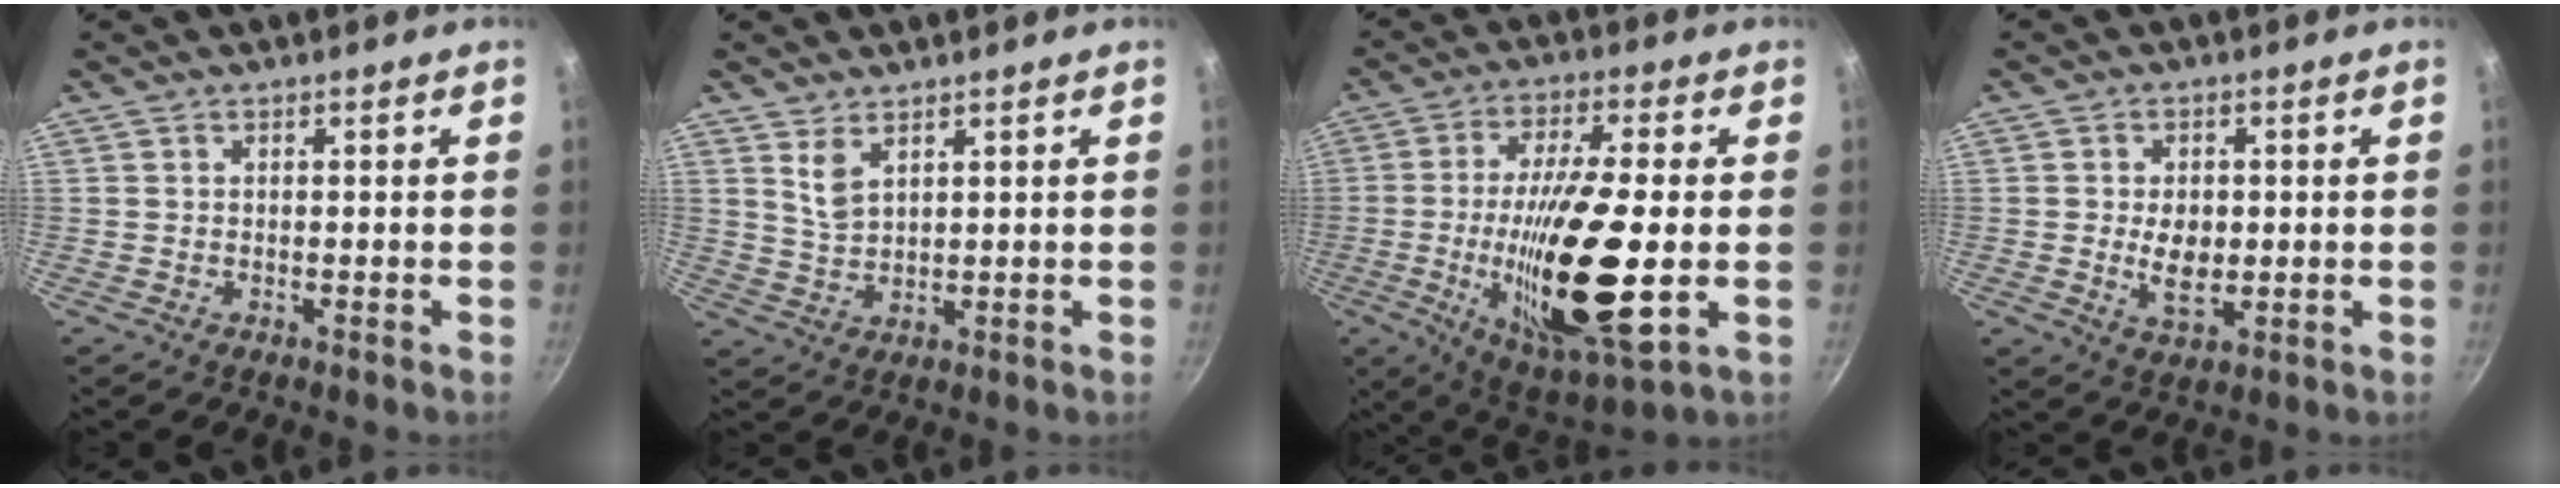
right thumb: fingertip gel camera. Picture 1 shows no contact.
{"total": 4.2, "force": [2.5, 2.0, 2.7], "torque": [-0.049, -0.022, 0.055]}
{"total": 22.4, "force": [-3.0, 6.1, 21.3], "torque": [-0.379, 0.000, -0.048]}
{"total": 6.1, "force": [-0.2, 4.0, 4.6], "torque": [-0.067, -0.008, 0.002]}